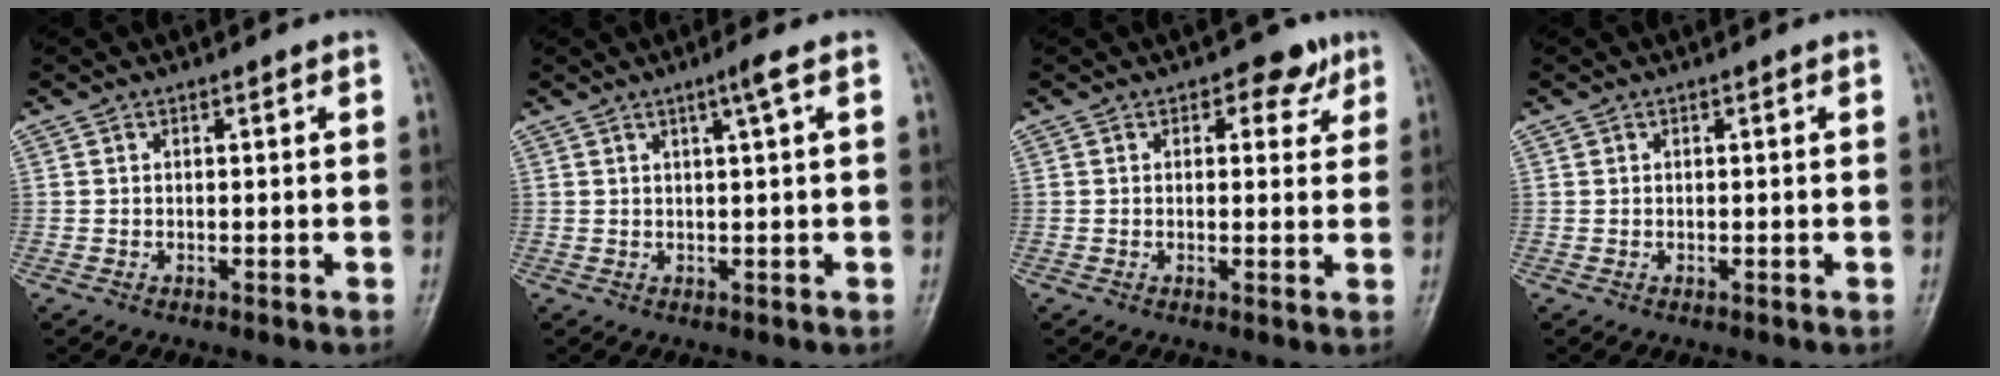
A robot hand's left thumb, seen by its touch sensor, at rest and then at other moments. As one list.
[{"total": 2.7, "force": [1.2, -0.4, 2.4], "torque": [-0.045, -0.001, 0.024]}, {"total": 4.4, "force": [2.3, 2.9, 2.4], "torque": [0.002, -0.005, 0.023]}, {"total": 0.0}]